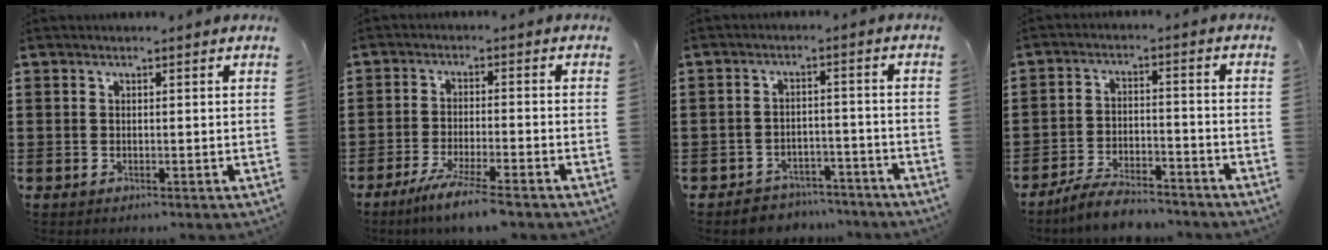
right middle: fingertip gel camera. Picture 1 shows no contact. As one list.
[{"total": 5.2, "force": [-4.3, -0.3, 2.9], "torque": [-0.057, -0.017, -0.079]}, {"total": 3.7, "force": [-3.6, 0.9, -0.2], "torque": [-0.004, 0.003, -0.077]}, {"total": 5.6, "force": [-5.3, 0.9, 1.8], "torque": [-0.035, 0.006, -0.102]}]